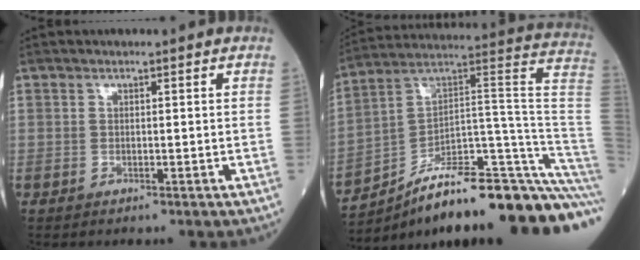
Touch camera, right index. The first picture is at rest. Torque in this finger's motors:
{"motor_torque": [-0.15, -1.70, 0.67, 0.09]}